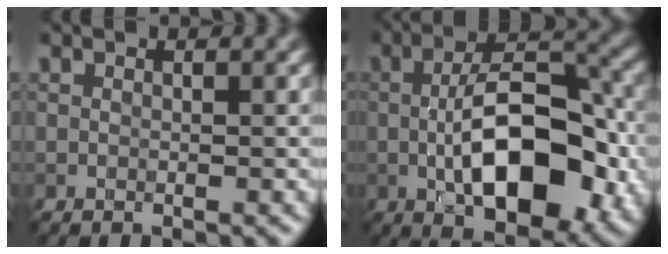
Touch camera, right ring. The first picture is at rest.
{"total": 10.7, "force": [-2.0, 5.1, 9.2], "torque": [-0.145, 0.003, -0.033]}